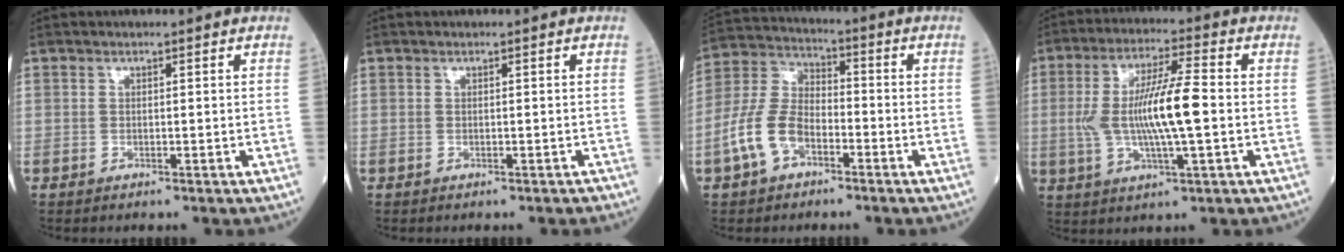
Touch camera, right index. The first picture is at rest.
{"total": 0.6, "force": [-0.5, 0.2, 0.2], "torque": [-0.004, 0.000, -0.008]}
{"total": 9.4, "force": [-4.2, 5.4, 6.5], "torque": [-0.157, 0.019, -0.087]}
{"total": 11.4, "force": [-0.5, 1.5, 11.3], "torque": [-0.224, 0.006, -0.012]}